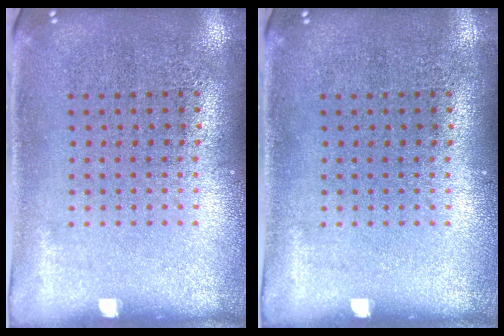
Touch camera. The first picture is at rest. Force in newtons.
{"total": 0.0}